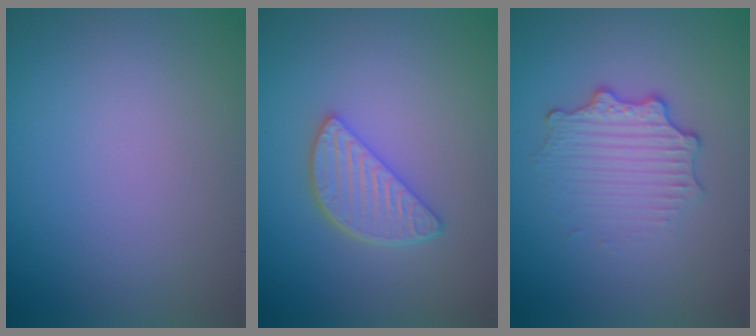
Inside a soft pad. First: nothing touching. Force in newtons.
{"total": 3.7, "press": 3.0, "slide": 2.1}
{"total": 3.3, "press": 2.5, "slide": 2.2}